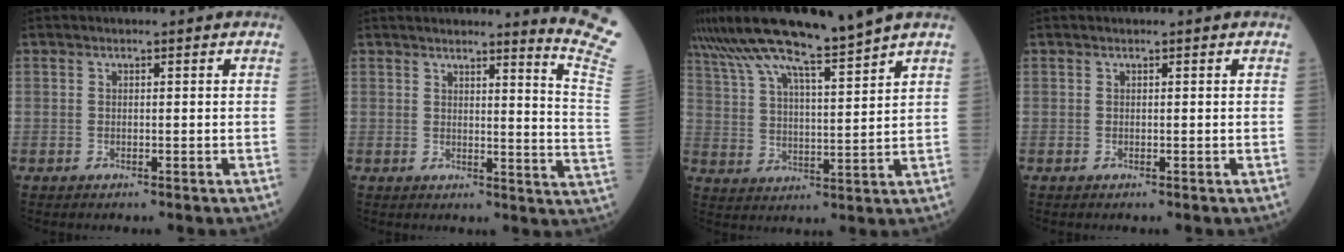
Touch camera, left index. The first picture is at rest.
{"total": 10.6, "force": [9.3, -3.1, 4.2], "torque": [-0.053, -0.106, 0.087]}
{"total": 13.3, "force": [11.5, -0.9, 6.7], "torque": [-0.125, 0.008, 0.207]}
{"total": 0.0}